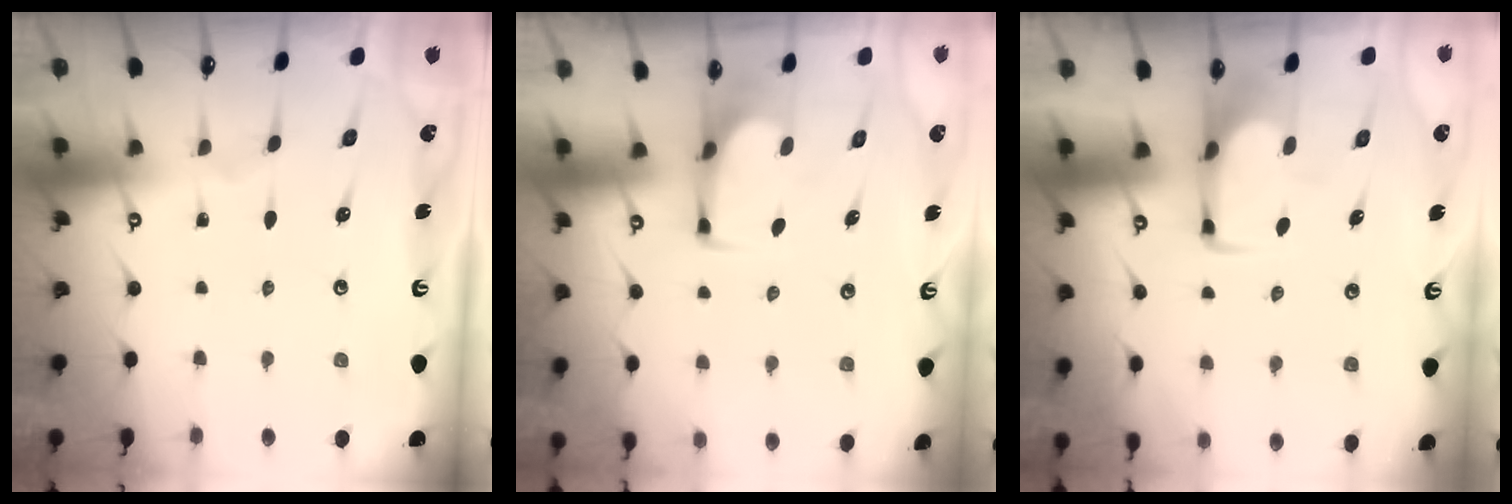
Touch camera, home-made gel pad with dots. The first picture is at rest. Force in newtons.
{"total": 4.0, "press": 3.9, "slide": 0.3}
{"total": 1.5, "press": 1.5, "slide": 0.2}